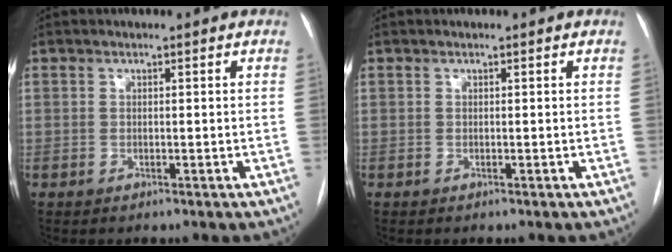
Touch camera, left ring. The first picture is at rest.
{"total": 0.0}